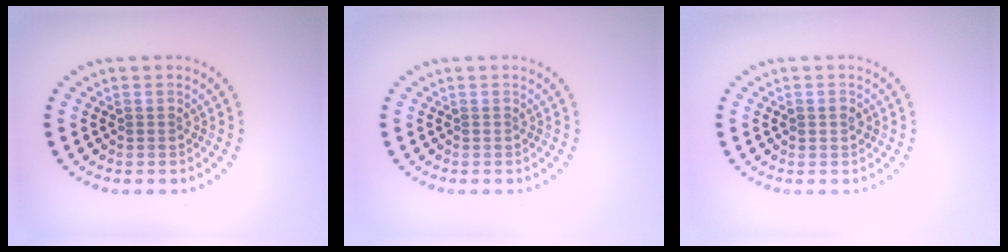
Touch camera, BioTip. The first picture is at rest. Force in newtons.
{"total": 0.0}
{"total": 1.0, "press": 1.0, "slide": 0.1}